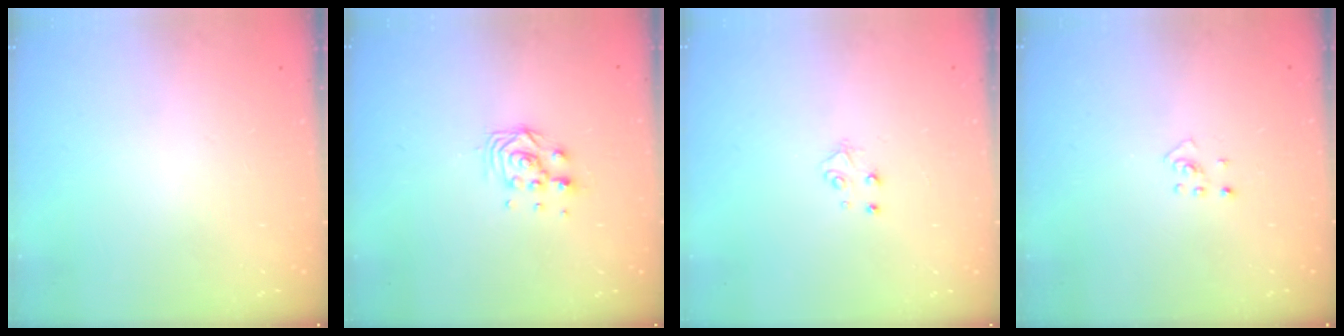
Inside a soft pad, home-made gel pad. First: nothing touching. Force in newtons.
{"total": 6.6, "press": 6.6, "slide": 0.5}
{"total": 4.8, "press": 4.8, "slide": 0.5}
{"total": 2.7, "press": 2.6, "slide": 0.6}